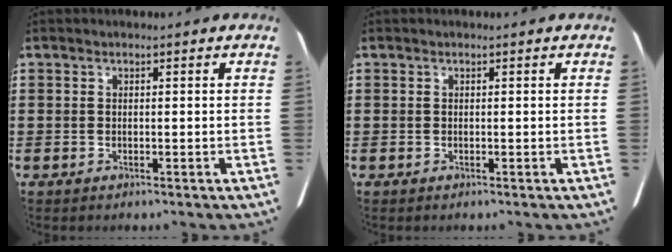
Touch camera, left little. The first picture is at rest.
{"total": 0.0}